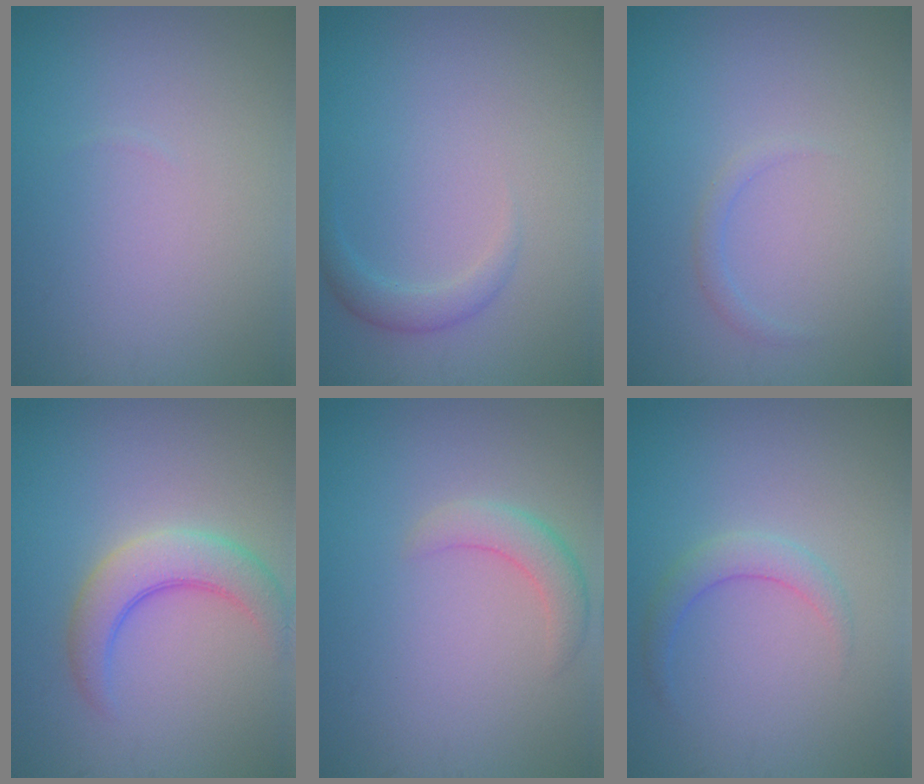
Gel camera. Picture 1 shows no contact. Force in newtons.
{"total": 1.6, "press": 1.6, "slide": 0.1}
{"total": 0.9, "press": 0.9, "slide": 0.1}
{"total": 4.3, "press": 4.3, "slide": 0.3}
{"total": 2.4, "press": 2.4, "slide": 0.2}
{"total": 2.0, "press": 2.0, "slide": 0.1}